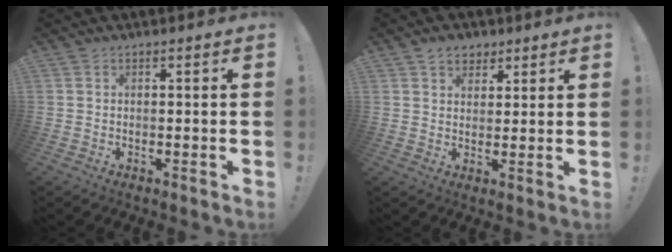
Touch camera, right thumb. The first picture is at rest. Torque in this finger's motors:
{"motor_torque": [0.10, 1.25, 0.49, 0.29, -0.04]}